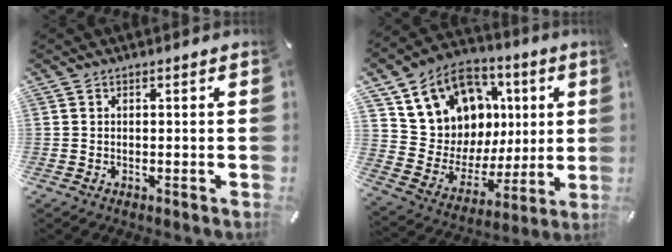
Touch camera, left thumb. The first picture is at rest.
{"total": 14.8, "force": [6.8, 12.4, 4.1], "torque": [-0.080, -0.049, 0.145]}